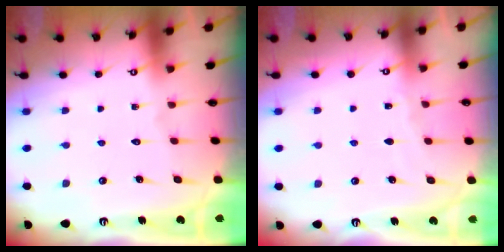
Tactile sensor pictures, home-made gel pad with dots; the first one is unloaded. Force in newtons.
{"total": 2.5, "press": 2.5, "slide": 0.4}